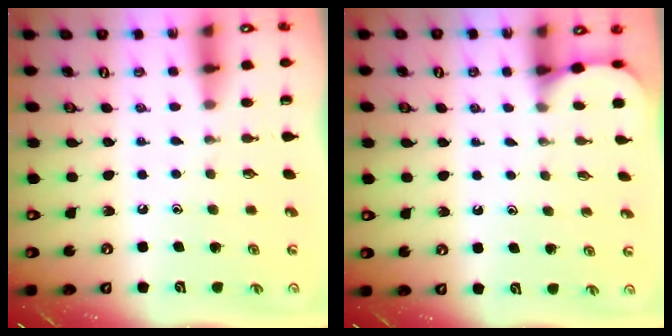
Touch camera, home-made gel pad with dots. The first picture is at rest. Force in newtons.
{"total": 1.8, "press": 1.8, "slide": 0.1}